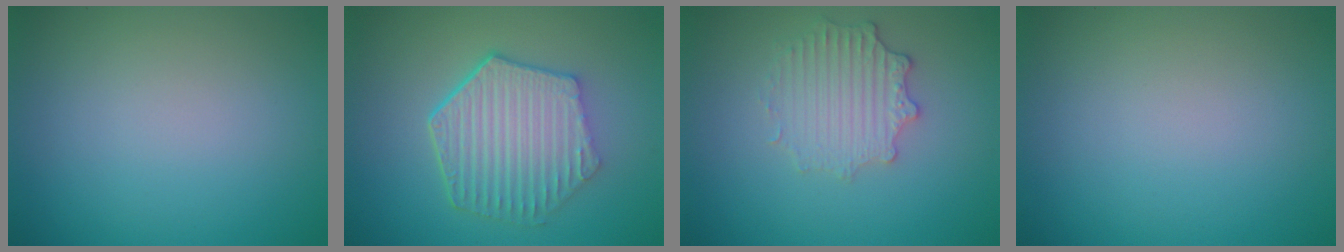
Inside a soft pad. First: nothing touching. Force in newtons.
{"total": 6.5, "press": 4.8, "slide": 4.3}
{"total": 2.6, "press": 2.5, "slide": 0.9}
{"total": 0.0}